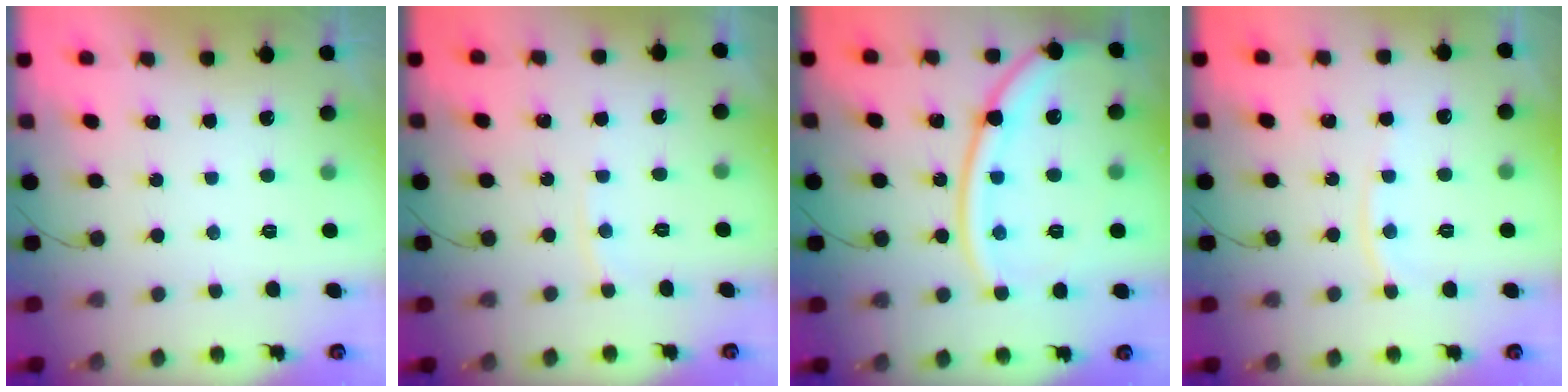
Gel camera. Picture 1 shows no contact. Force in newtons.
{"total": 3.6, "press": 3.5, "slide": 0.5}
{"total": 16.2, "press": 16.2, "slide": 1.0}
{"total": 5.3, "press": 5.2, "slide": 0.8}